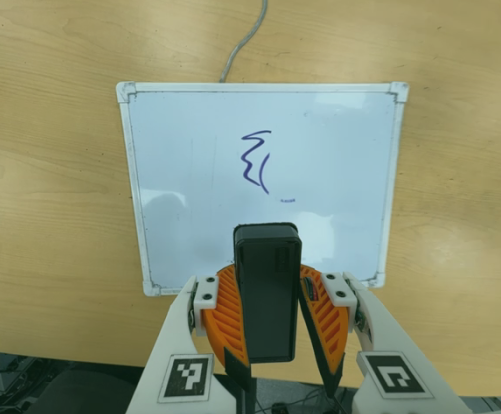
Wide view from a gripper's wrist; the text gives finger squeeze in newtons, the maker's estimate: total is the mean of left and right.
{"total": 10.7, "left": 11.2, "right": 10.3}